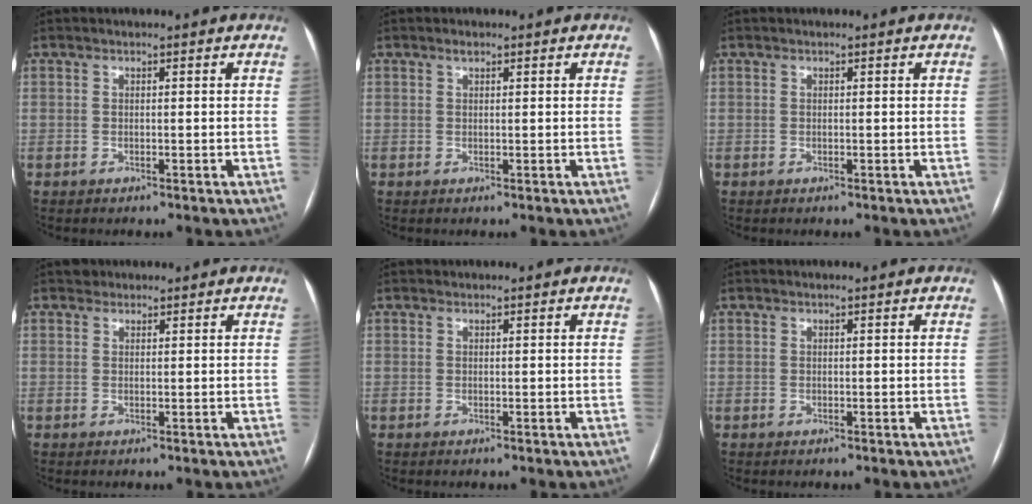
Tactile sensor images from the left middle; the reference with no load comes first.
{"total": 0.8, "force": [0.6, 0.3, 0.4], "torque": [-0.012, 0.003, 0.011]}
{"total": 0.0}
{"total": 1.2, "force": [1.0, 0.8, -0.2], "torque": [0.005, 0.007, 0.011]}
{"total": 0.0}
{"total": 0.0}